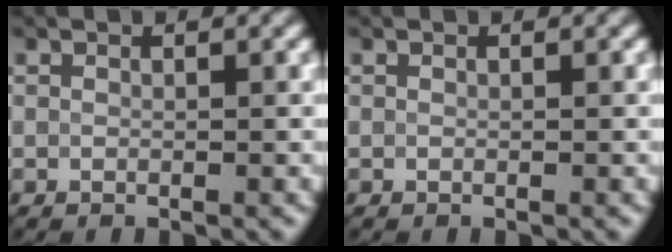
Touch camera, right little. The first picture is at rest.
{"total": 0.0}